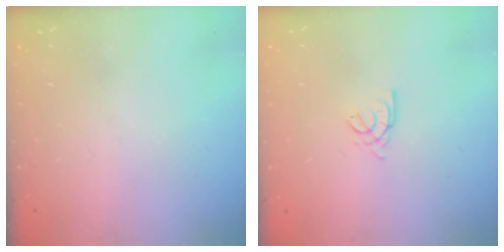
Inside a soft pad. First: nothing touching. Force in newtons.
{"total": 2.3, "press": 2.3, "slide": 0.5}